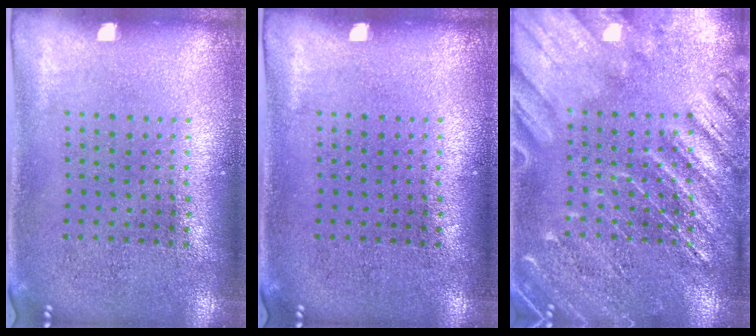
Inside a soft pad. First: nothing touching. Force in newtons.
{"total": 0.0}
{"total": 4.4, "press": 4.3, "slide": 0.6}